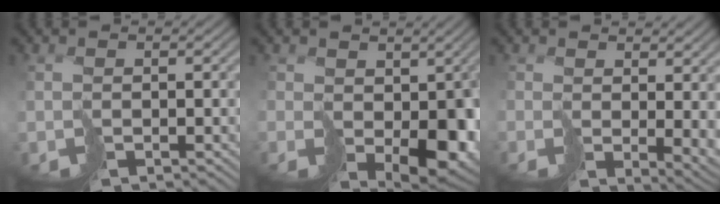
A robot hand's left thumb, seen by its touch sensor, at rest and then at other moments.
{"total": 6.3, "force": [0.2, 4.6, 4.3], "torque": [-0.071, -0.030, 0.017]}
{"total": 4.0, "force": [1.2, 2.1, 3.2], "torque": [-0.061, -0.021, 0.038]}